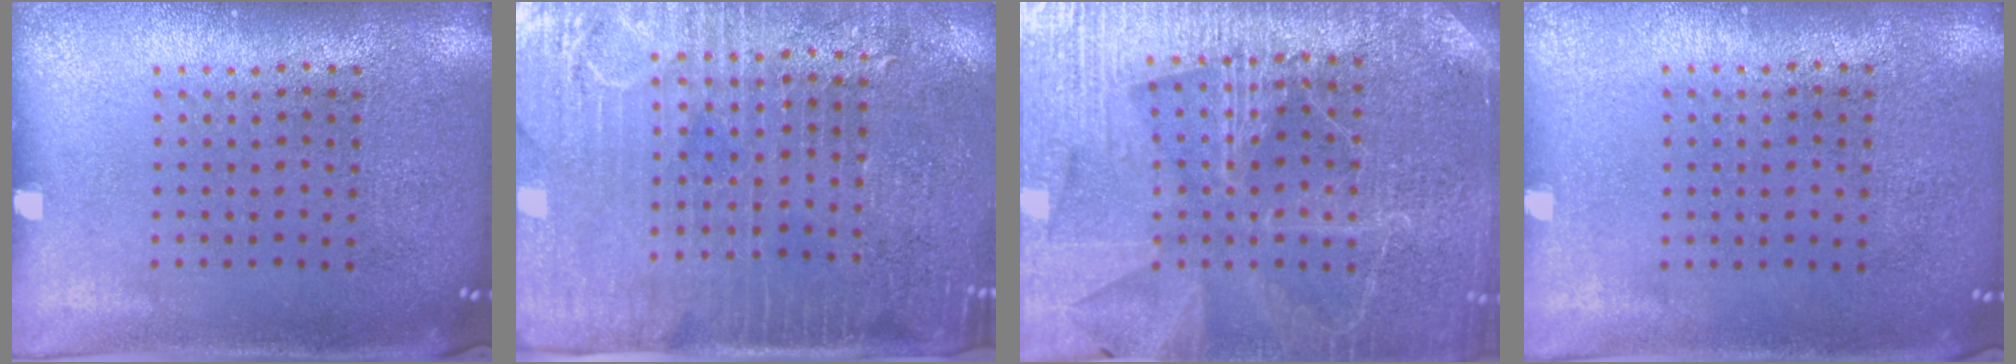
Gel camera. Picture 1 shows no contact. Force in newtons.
{"total": 3.7, "press": 3.2, "slide": 1.7}
{"total": 4.1, "press": 3.9, "slide": 1.3}
{"total": 0.0}